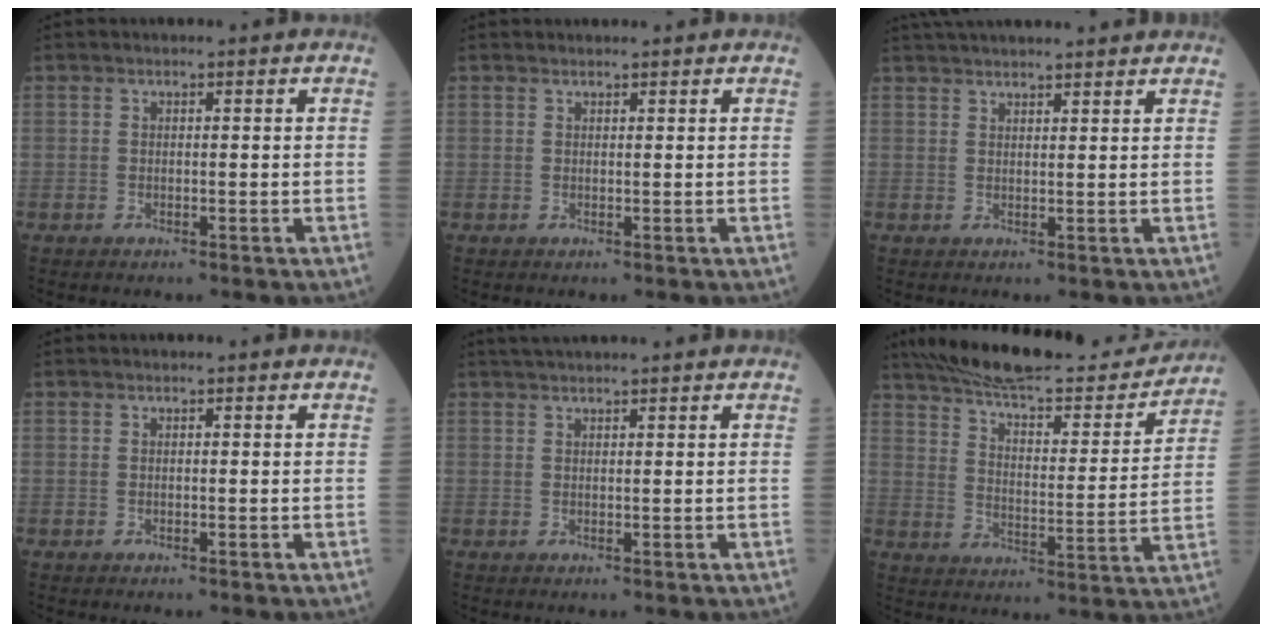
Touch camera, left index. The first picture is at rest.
{"total": 0.9, "force": [0.8, 0.3, -0.1], "torque": [-0.004, 0.009, 0.015]}
{"total": 11.4, "force": [10.4, 1.0, 4.5], "torque": [-0.070, 0.032, 0.148]}
{"total": 0.0}
{"total": 4.9, "force": [4.4, -0.3, 2.1], "torque": [-0.028, 0.032, 0.069]}
{"total": 22.4, "force": [20.1, 4.2, 9.0], "torque": [-0.141, -0.007, 0.282]}